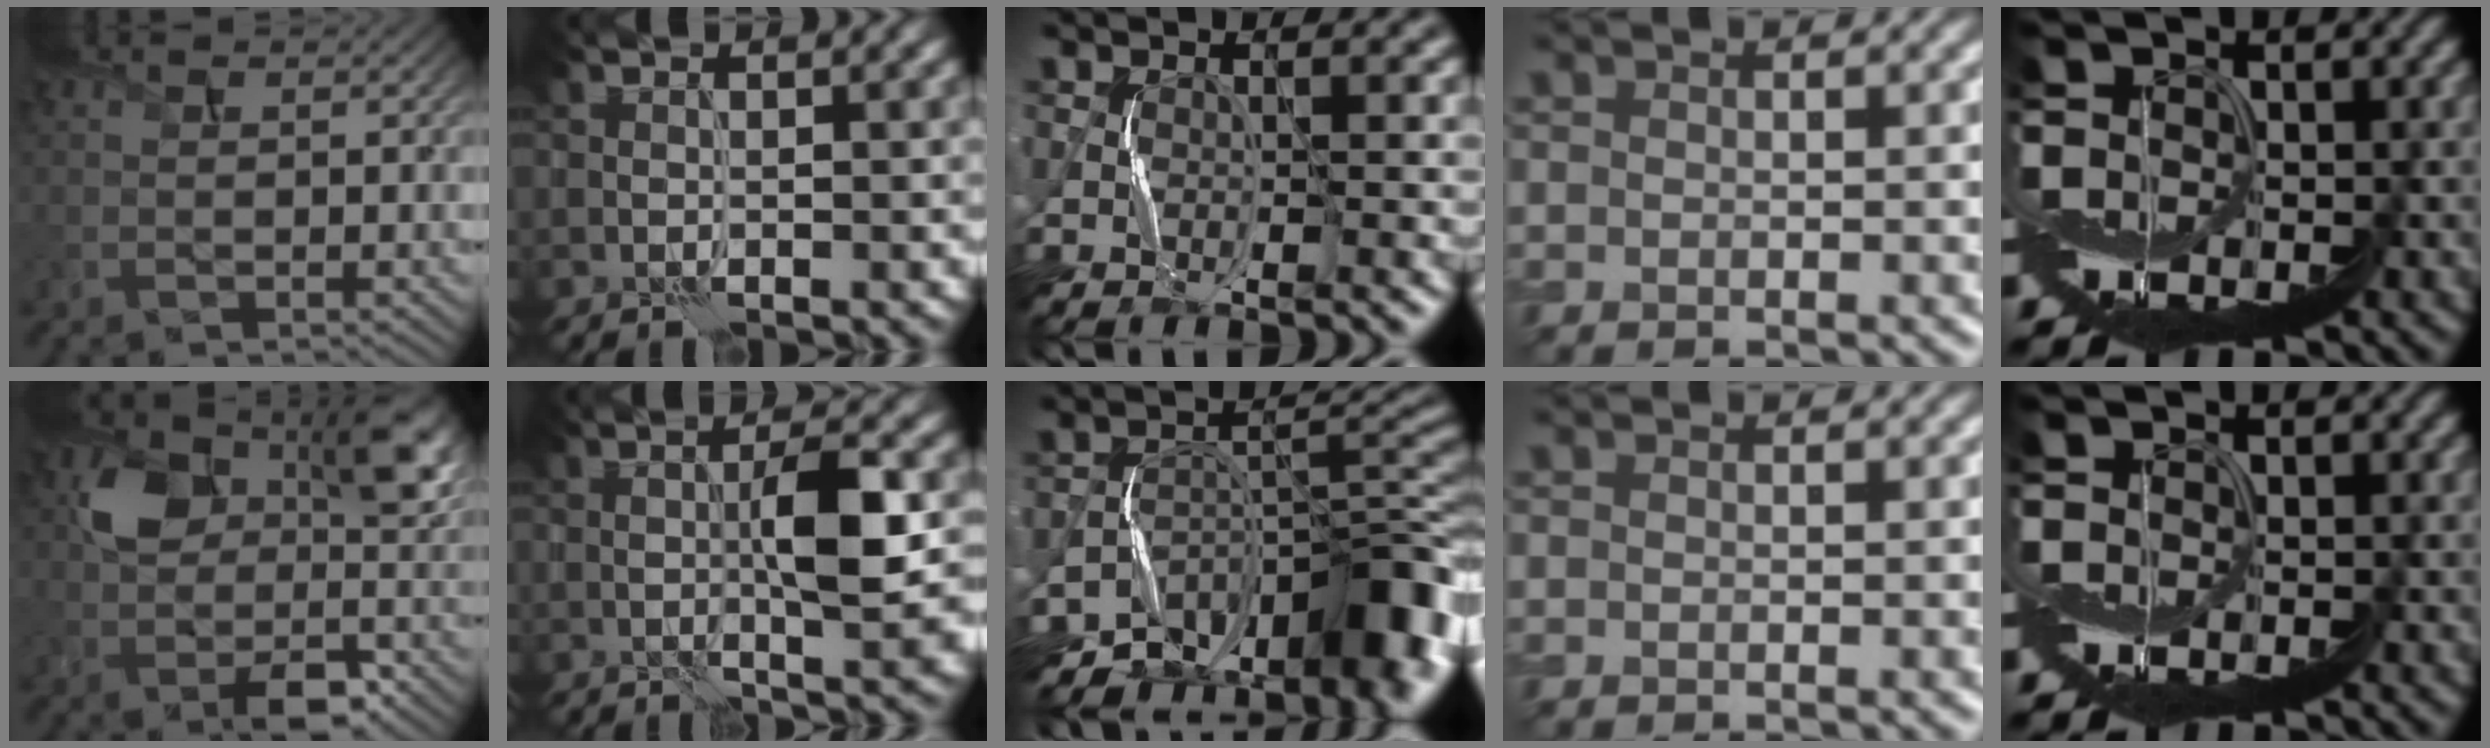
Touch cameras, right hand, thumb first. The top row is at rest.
{"thumb": {"total": 11.4, "force": [0.7, 7.6, 8.5], "torque": [-0.149, -0.005, 0.009]}, "index": {"total": 5.8, "force": [0.0, 1.1, 5.7], "torque": [-0.097, 0.006, -0.001]}, "middle": {"total": 10.9, "force": [-8.0, 5.3, 5.2], "torque": [-0.043, 0.003, -0.133]}}